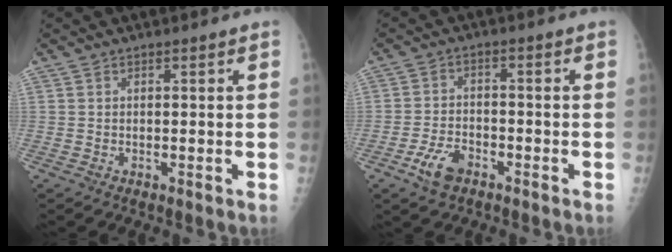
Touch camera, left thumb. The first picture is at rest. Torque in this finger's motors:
{"motor_torque": [-0.73, 0.86, 0.48, 0.40, 0.06]}